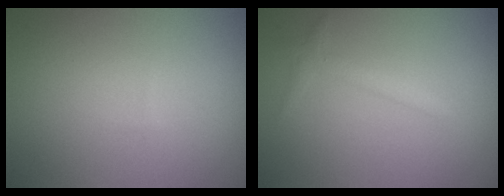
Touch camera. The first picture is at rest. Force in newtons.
{"total": 1.3, "press": 1.3, "slide": 0.0}